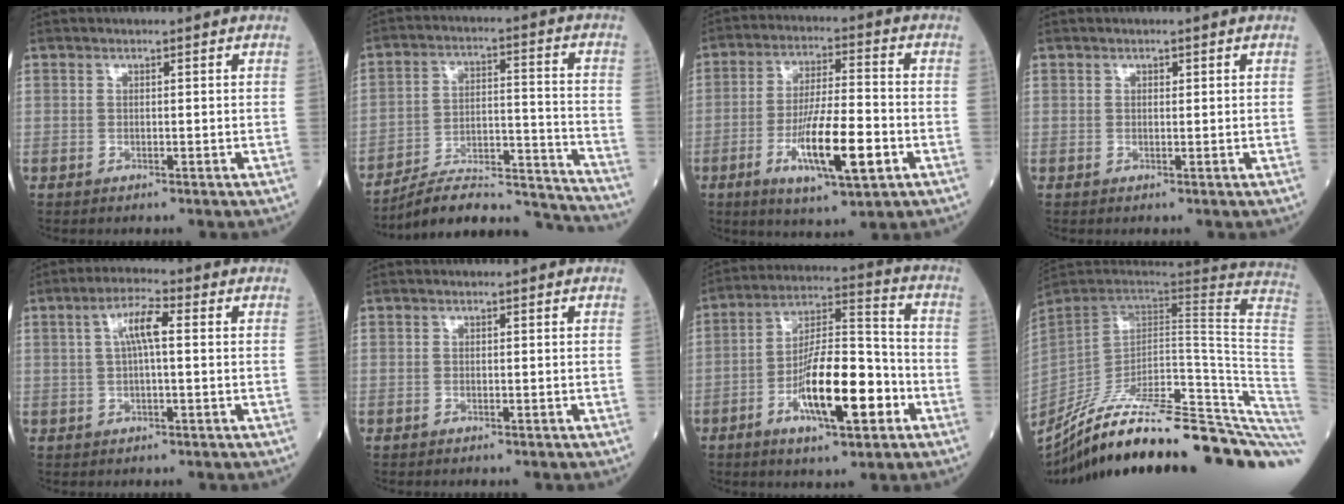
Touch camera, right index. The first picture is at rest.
{"total": 17.5, "force": [-16.9, 0.9, 4.5], "torque": [-0.058, 0.033, -0.261]}
{"total": 12.4, "force": [-4.2, 1.9, 11.6], "torque": [-0.210, -0.011, -0.067]}
{"total": 0.5, "force": [0.2, 0.3, 0.3], "torque": [-0.005, 0.000, 0.003]}
{"total": 5.0, "force": [0.9, 0.9, 4.9], "torque": [-0.092, 0.016, 0.014]}
{"total": 0.0}
{"total": 14.3, "force": [-5.2, 3.4, 12.9], "torque": [-0.231, 0.005, -0.085]}
{"total": 38.4, "force": [-31.6, 2.8, 21.7], "torque": [-0.205, -0.059, -0.437]}